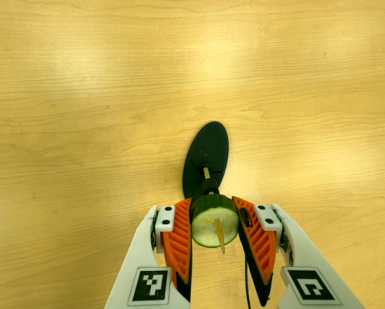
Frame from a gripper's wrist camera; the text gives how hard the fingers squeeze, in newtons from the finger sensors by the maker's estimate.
{"total": 12.4, "left": 11.4, "right": 13.4}